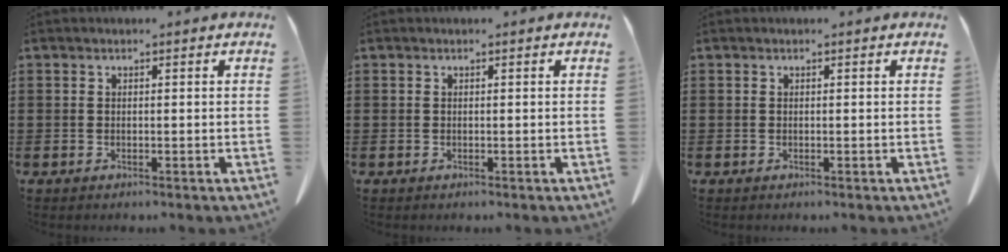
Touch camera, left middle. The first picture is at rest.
{"total": 0.0}
{"total": 0.0}